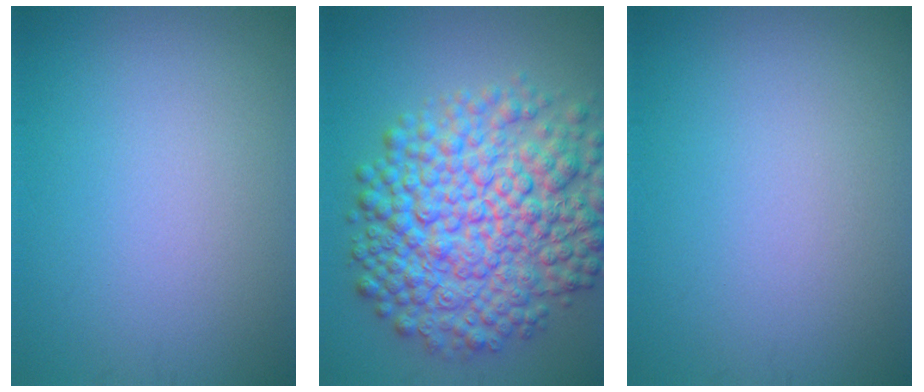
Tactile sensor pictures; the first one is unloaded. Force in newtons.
{"total": 11.6, "press": 11.6, "slide": 0.2}
{"total": 0.0}